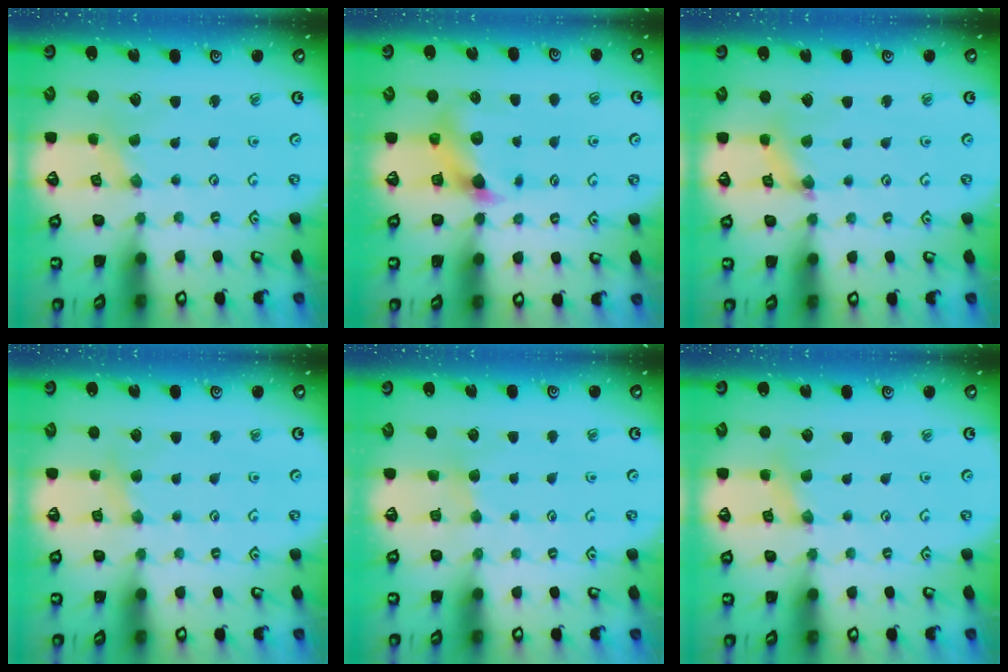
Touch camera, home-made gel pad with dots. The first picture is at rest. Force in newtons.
{"total": 7.1, "press": 7.1, "slide": 0.8}
{"total": 2.4, "press": 2.4, "slide": 0.2}
{"total": 3.8, "press": 3.8, "slide": 0.6}
{"total": 2.9, "press": 2.9, "slide": 0.4}
{"total": 2.4, "press": 2.4, "slide": 0.3}